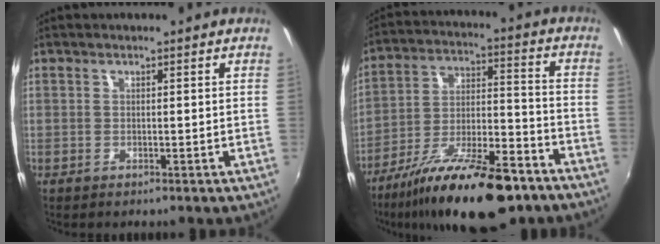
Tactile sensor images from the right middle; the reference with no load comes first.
{"total": 22.2, "force": [-15.3, 6.4, 14.8], "torque": [-0.263, -0.029, -0.241]}